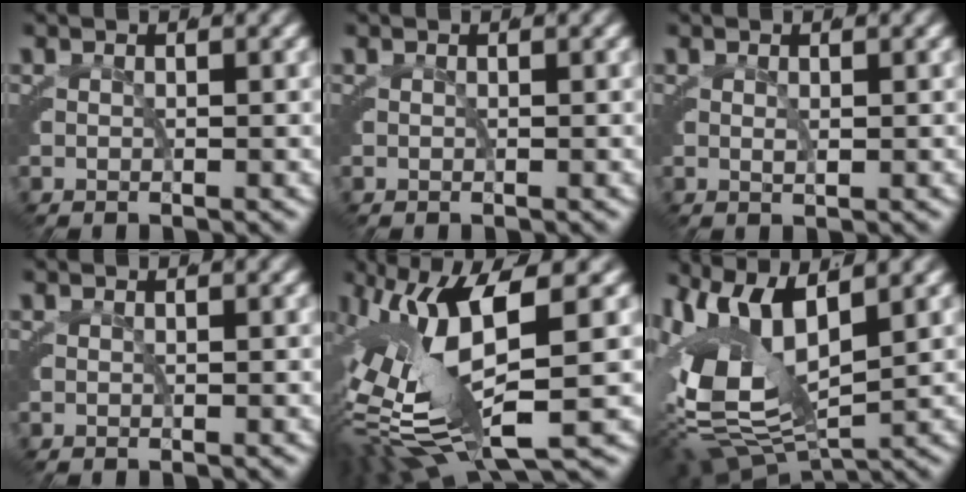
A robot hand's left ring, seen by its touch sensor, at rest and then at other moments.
{"total": 0.0}
{"total": 0.7, "force": [0.2, -0.1, 0.6], "torque": [-0.018, -0.012, 0.010]}
{"total": 0.0}
{"total": 12.1, "force": [-2.1, 6.2, 10.2], "torque": [-0.191, -0.037, -0.011]}
{"total": 13.5, "force": [0.1, 9.1, 9.9], "torque": [-0.213, -0.045, 0.023]}